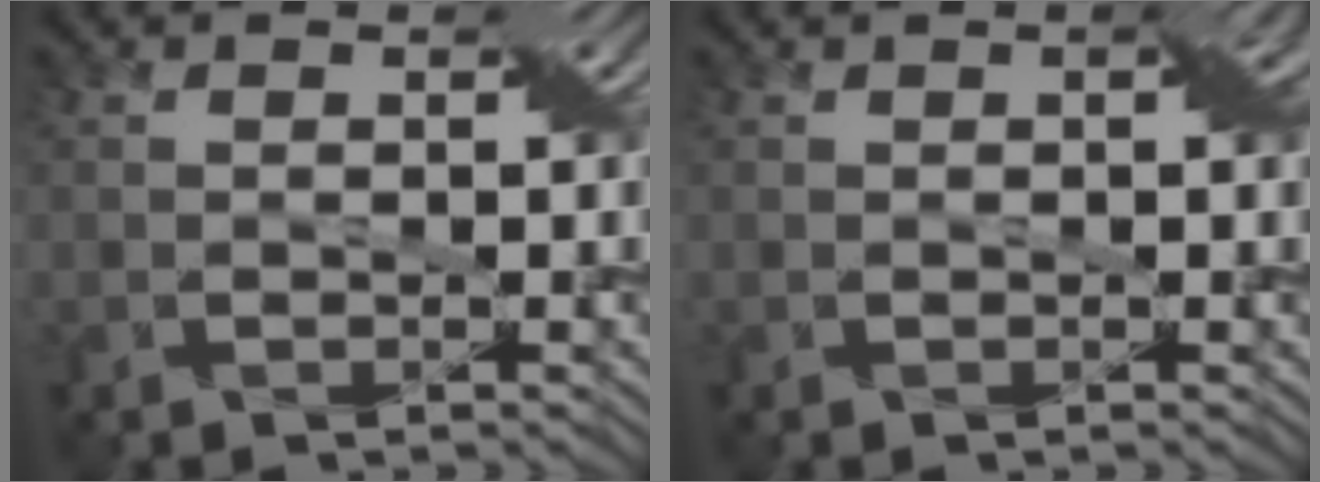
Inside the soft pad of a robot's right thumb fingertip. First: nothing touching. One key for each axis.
{"total": 2.0, "fx": 0.5, "fy": 0.4, "fz": 1.9, "tx": -0.027, "ty": 0.008, "tz": 0.006}